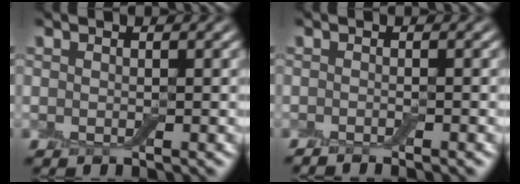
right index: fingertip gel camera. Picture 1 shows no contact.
{"total": 1.4, "force": [-1.2, 0.0, 0.9], "torque": [-0.011, -0.004, -0.022]}